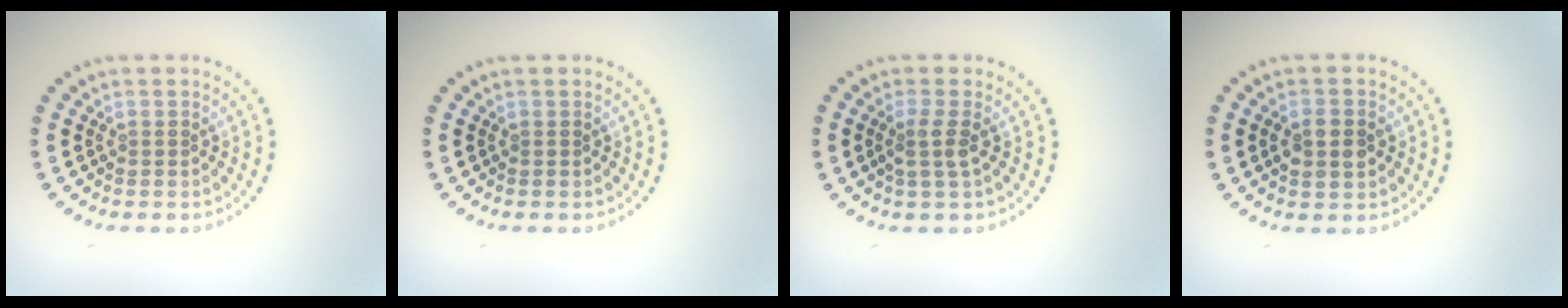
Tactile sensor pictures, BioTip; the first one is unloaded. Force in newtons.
{"total": 0.0}
{"total": 1.9, "press": 1.5, "slide": 1.2}
{"total": 2.7, "press": 2.6, "slide": 0.3}